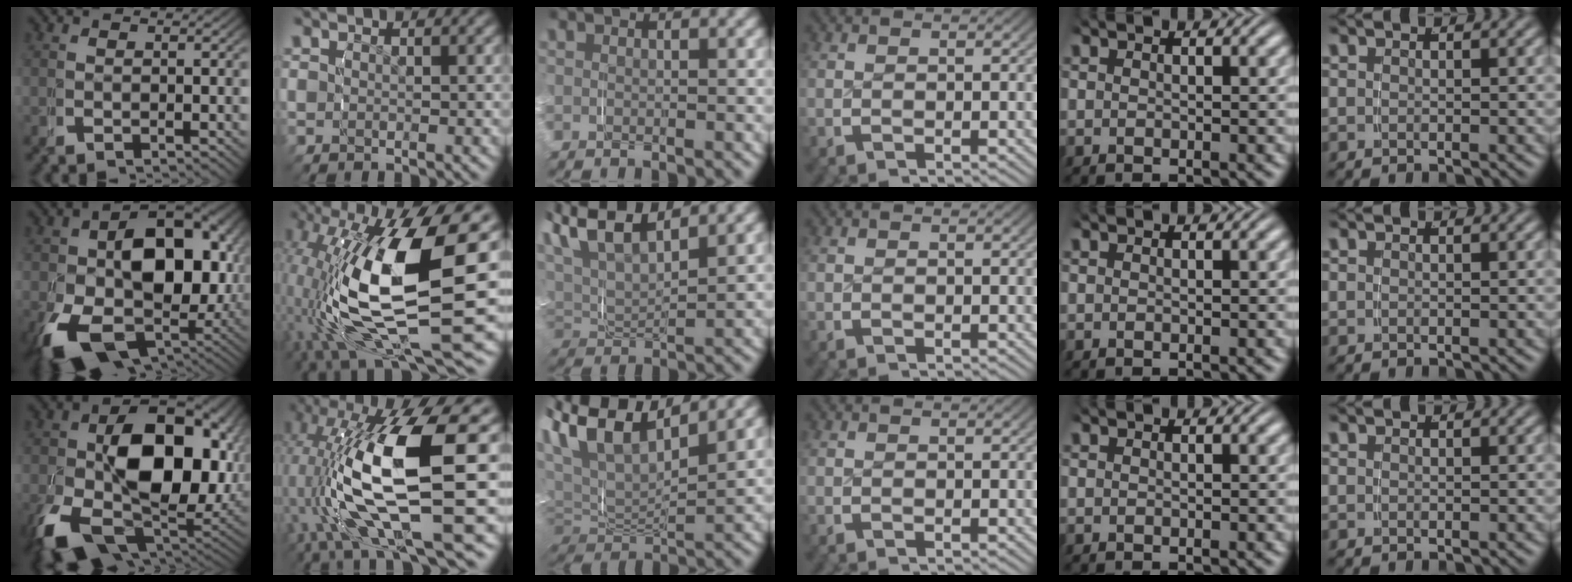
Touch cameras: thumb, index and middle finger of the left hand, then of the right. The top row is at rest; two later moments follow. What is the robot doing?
{"motion": "grasp_and_lifting", "object": "fork"}